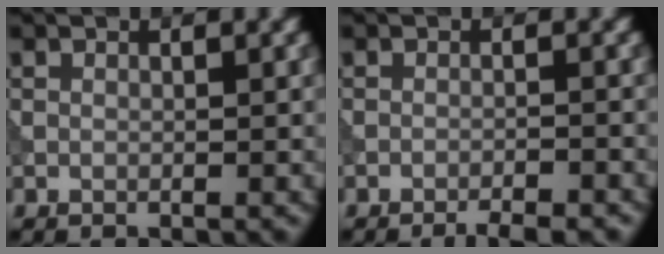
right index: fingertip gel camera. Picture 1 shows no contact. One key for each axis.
{"total": 3.3, "fx": -2.8, "fy": 0.5, "fz": 1.7, "tx": -0.017, "ty": 0.006, "tz": -0.041}